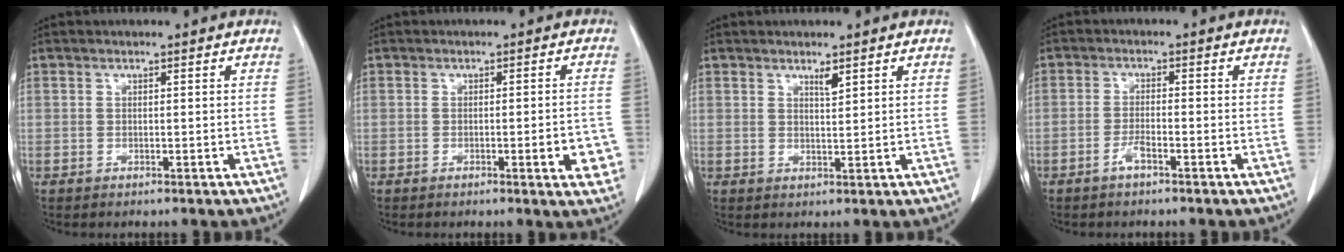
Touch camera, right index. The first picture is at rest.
{"total": 2.2, "force": [-0.8, 0.4, 2.0], "torque": [-0.020, -0.002, -0.011]}
{"total": 1.6, "force": [1.2, 0.2, 1.1], "torque": [-0.022, -0.005, 0.022]}
{"total": 2.3, "force": [-1.5, 0.2, 1.7], "torque": [-0.036, 0.000, -0.031]}